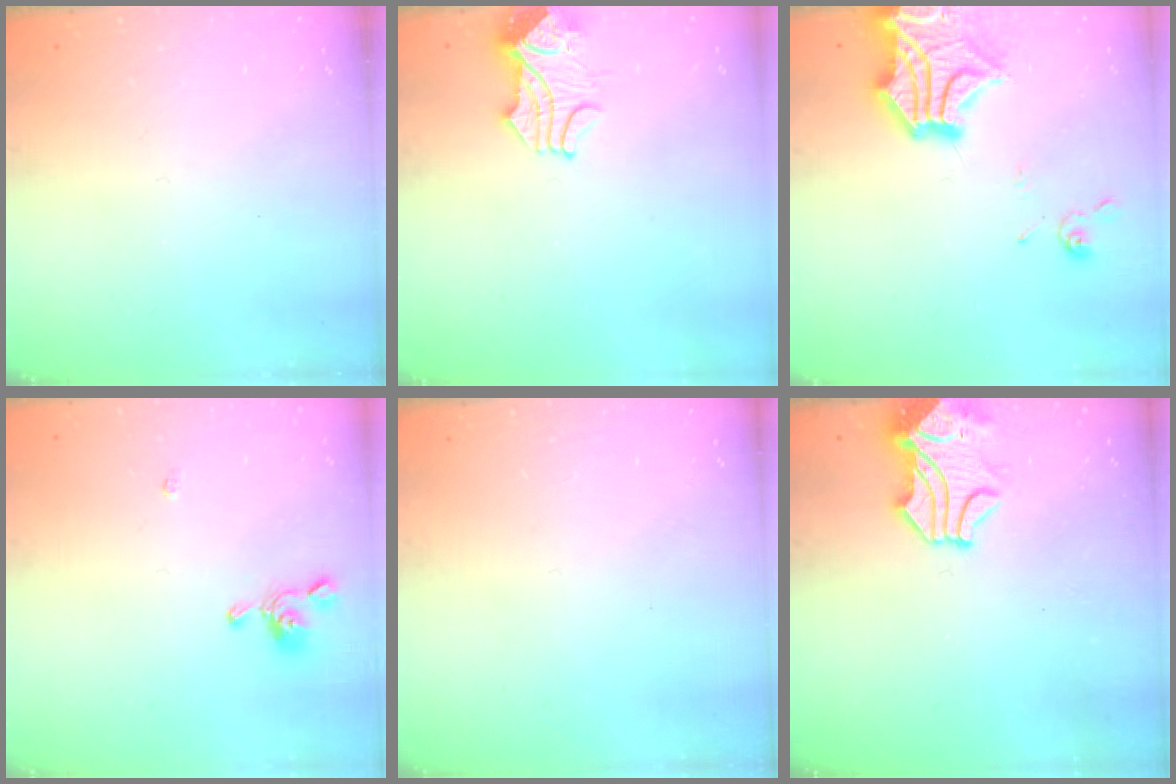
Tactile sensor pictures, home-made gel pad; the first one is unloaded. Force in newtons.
{"total": 2.0, "press": 1.8, "slide": 1.0}
{"total": 12.7, "press": 12.3, "slide": 3.1}
{"total": 3.2, "press": 3.2, "slide": 0.2}
{"total": 0.0}
{"total": 1.0, "press": 0.4, "slide": 1.0}